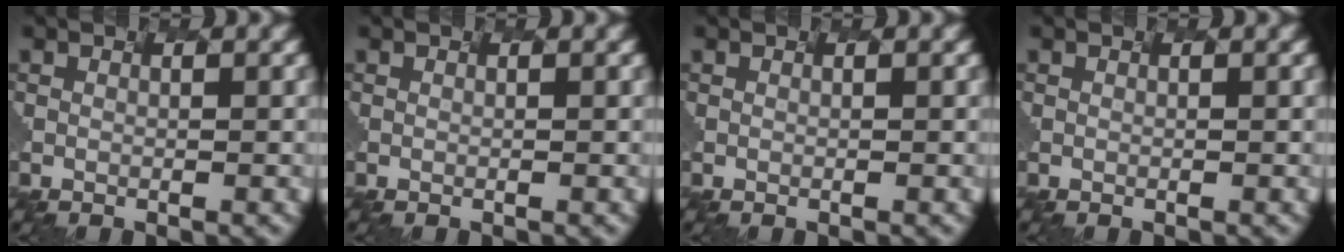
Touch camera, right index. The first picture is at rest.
{"total": 0.0}
{"total": 0.0}
{"total": 0.0}